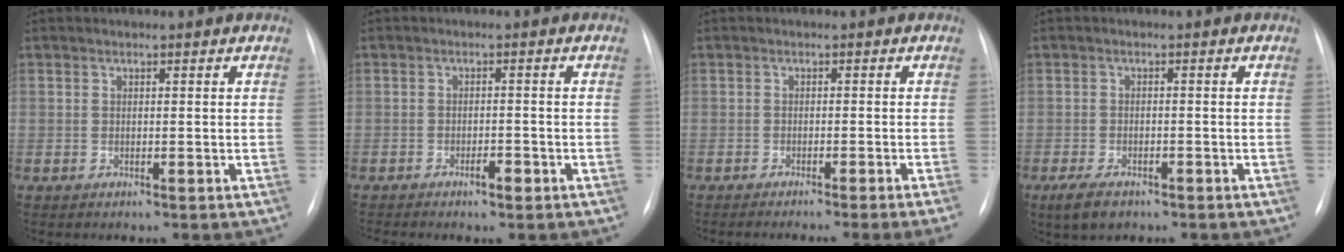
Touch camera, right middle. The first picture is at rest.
{"total": 2.3, "force": [-1.6, 0.6, 1.5], "torque": [-0.023, 0.001, -0.024]}
{"total": 8.2, "force": [-6.8, -1.9, 4.3], "torque": [-0.021, -0.012, -0.091]}
{"total": 4.2, "force": [-2.8, 1.9, 2.5], "torque": [-0.055, -0.008, -0.042]}